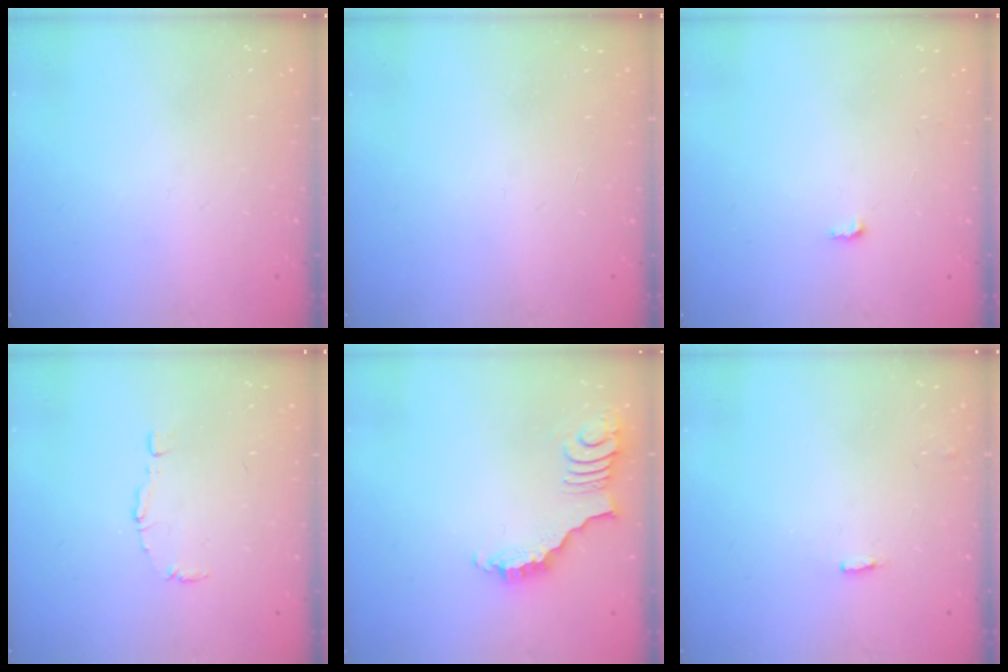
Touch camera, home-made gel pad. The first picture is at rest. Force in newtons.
{"total": 1.4, "press": 1.4, "slide": 0.1}
{"total": 3.2, "press": 3.2, "slide": 0.2}
{"total": 5.8, "press": 5.8, "slide": 0.5}
{"total": 3.8, "press": 3.7, "slide": 0.7}
{"total": 1.3, "press": 1.3, "slide": 0.2}